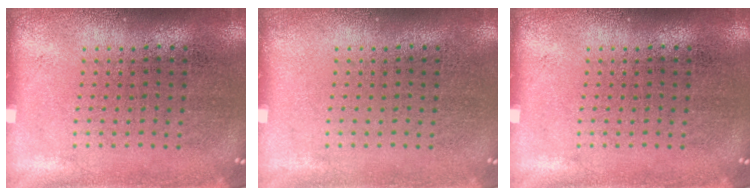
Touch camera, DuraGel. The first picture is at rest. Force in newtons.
{"total": 0.0}
{"total": 0.0}